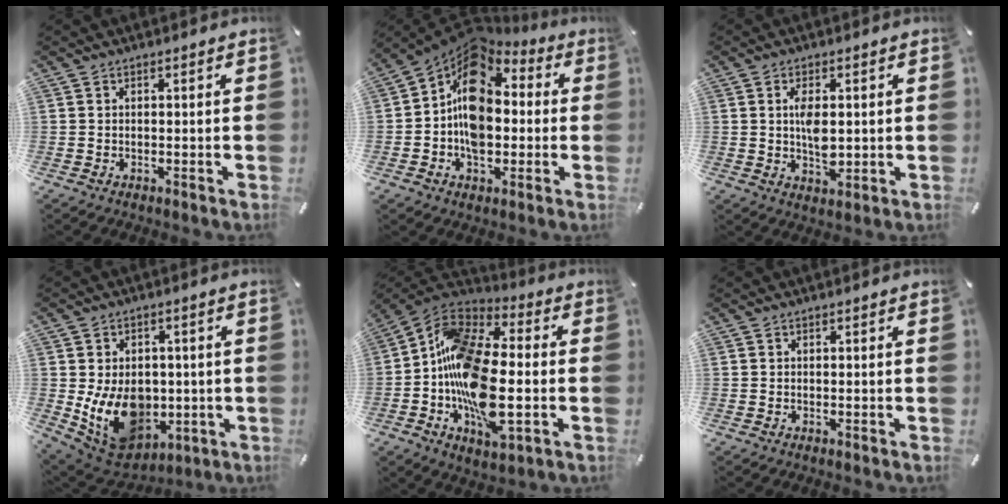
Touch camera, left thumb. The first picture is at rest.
{"total": 13.5, "force": [-0.3, 10.3, 8.7], "torque": [-0.163, 0.003, -0.007]}
{"total": 6.3, "force": [0.5, 3.4, 5.3], "torque": [-0.101, -0.002, 0.002]}
{"total": 13.9, "force": [-1.7, 11.0, 8.4], "torque": [-0.159, -0.012, -0.021]}
{"total": 19.9, "force": [-5.1, 10.7, 15.9], "torque": [-0.322, 0.020, -0.086]}
{"total": 0.0}